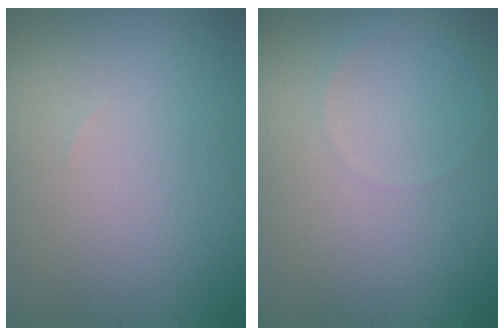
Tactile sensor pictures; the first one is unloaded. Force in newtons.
{"total": 0.6, "press": 0.6, "slide": 0.1}